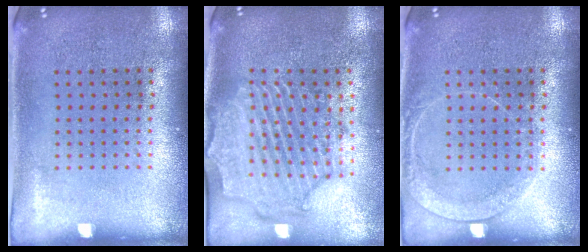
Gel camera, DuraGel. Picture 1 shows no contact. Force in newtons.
{"total": 2.3, "press": 2.2, "slide": 0.8}
{"total": 1.5, "press": 1.4, "slide": 0.4}